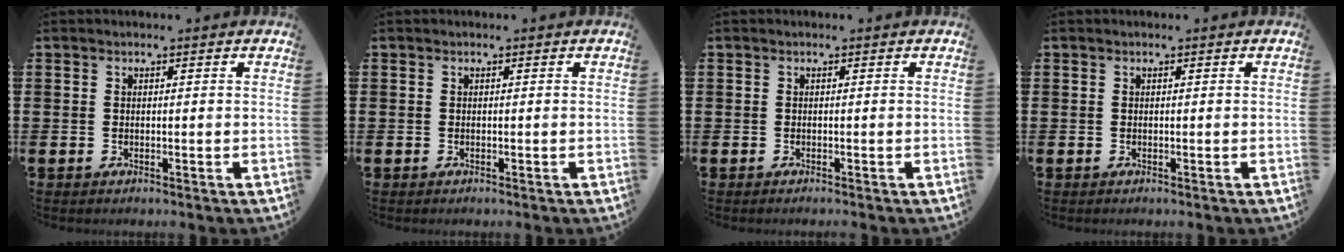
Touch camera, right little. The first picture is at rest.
{"total": 0.0}
{"total": 0.0}
{"total": 0.0}